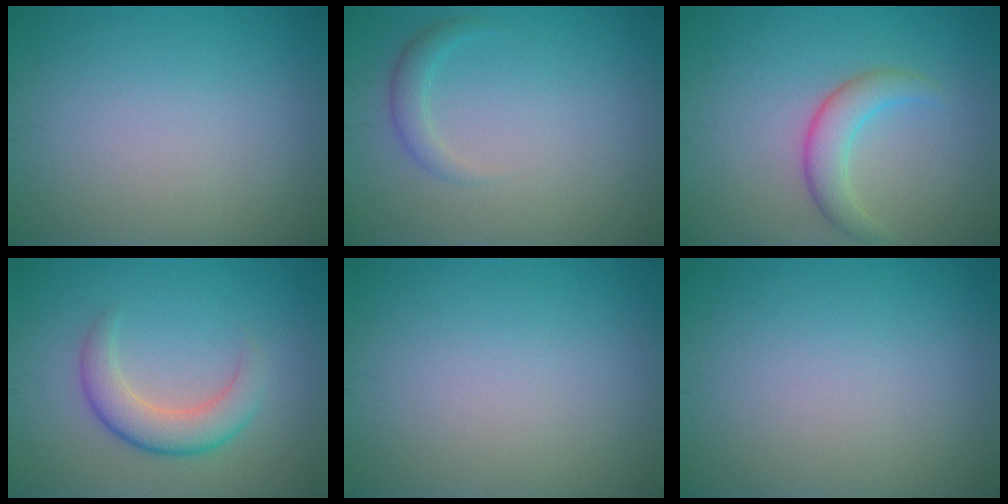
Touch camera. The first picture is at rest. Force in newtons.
{"total": 1.6, "press": 1.6, "slide": 0.1}
{"total": 3.1, "press": 3.1, "slide": 0.1}
{"total": 4.0, "press": 4.0, "slide": 0.1}
{"total": 0.0}
{"total": 0.0}